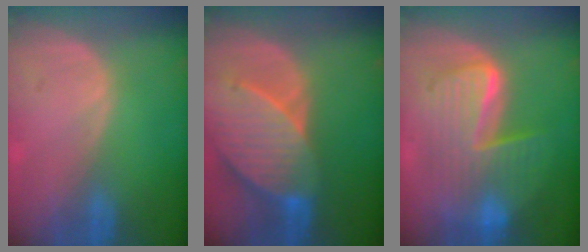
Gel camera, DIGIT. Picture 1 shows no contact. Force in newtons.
{"total": 9.8, "press": 8.8, "slide": 4.3}
{"total": 10.3, "press": 10.3, "slide": 0.9}